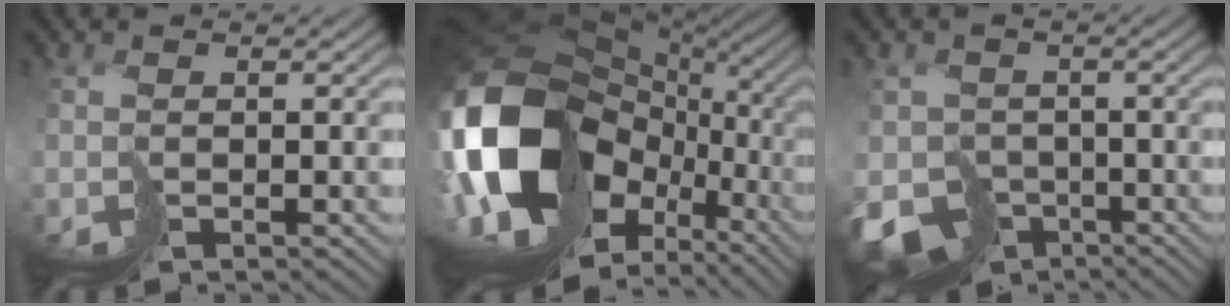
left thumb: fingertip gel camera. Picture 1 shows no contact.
{"total": 19.6, "force": [-1.7, 14.0, 13.6], "torque": [-0.323, -0.044, 0.006]}
{"total": 7.6, "force": [-4.3, 5.6, 2.8], "torque": [-0.051, -0.023, -0.064]}